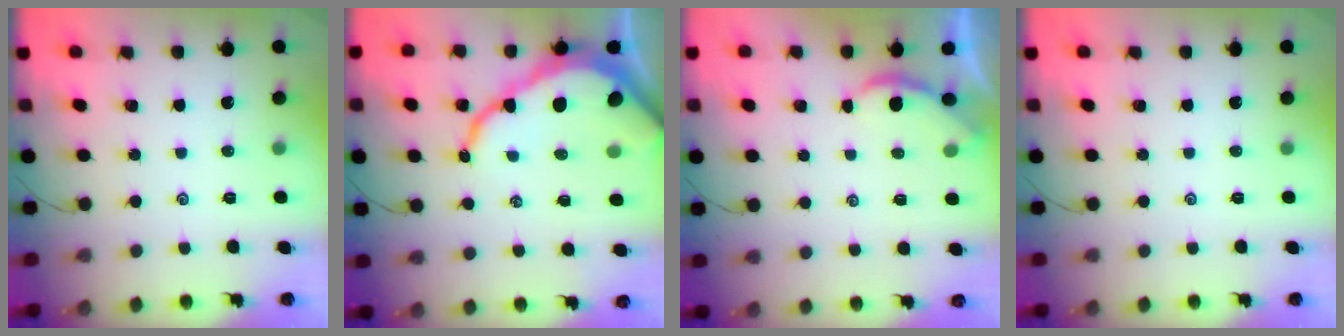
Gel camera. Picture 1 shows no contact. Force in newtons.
{"total": 14.8, "press": 14.7, "slide": 1.4}
{"total": 1.6, "press": 1.6, "slide": 0.1}
{"total": 0.0}